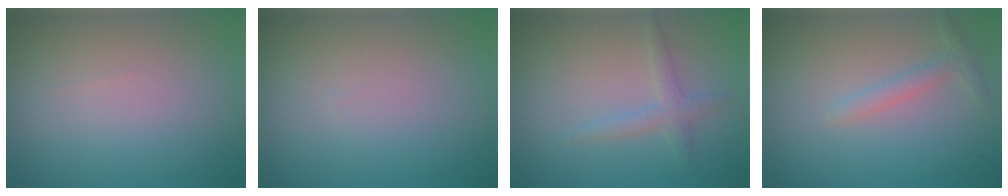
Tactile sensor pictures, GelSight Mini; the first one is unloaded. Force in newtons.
{"total": 0.0}
{"total": 1.7, "press": 1.7, "slide": 0.0}
{"total": 1.6, "press": 1.6, "slide": 0.1}